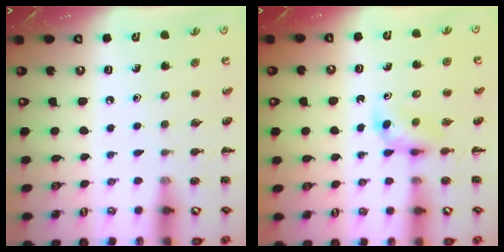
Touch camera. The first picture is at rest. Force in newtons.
{"total": 3.6, "press": 3.4, "slide": 1.3}